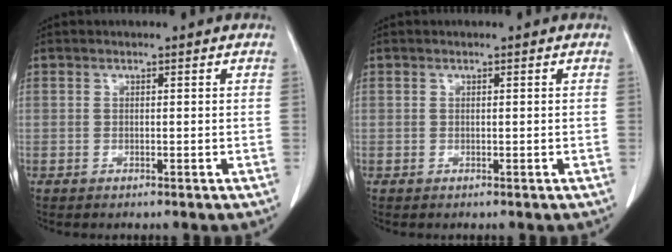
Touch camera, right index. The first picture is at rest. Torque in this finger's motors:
{"motor_torque": [-0.17, -0.10, -0.58, -0.08]}